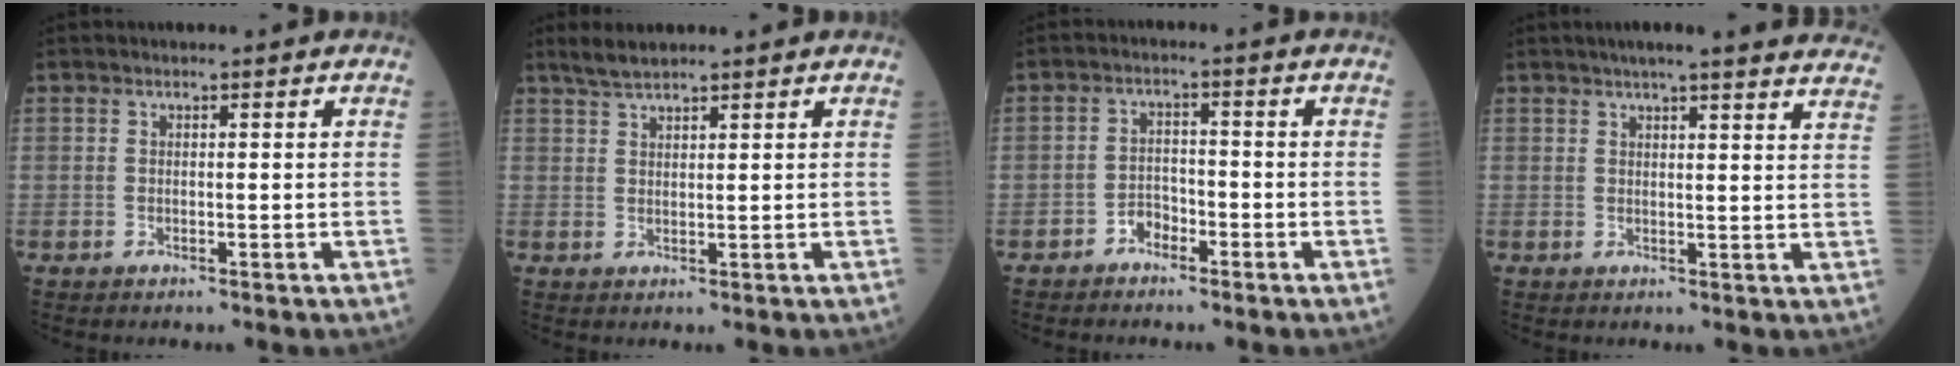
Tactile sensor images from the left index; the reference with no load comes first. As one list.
[{"total": 3.0, "force": [2.7, 0.3, 1.3], "torque": [-0.031, 0.014, 0.056]}, {"total": 2.7, "force": [-2.0, 1.5, 1.0], "torque": [-0.016, 0.006, -0.037]}, {"total": 20.9, "force": [19.2, 1.3, 8.4], "torque": [-0.107, -0.017, 0.215]}]